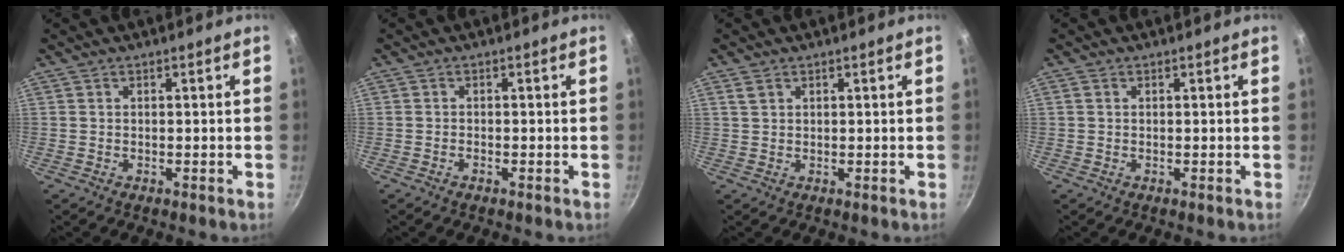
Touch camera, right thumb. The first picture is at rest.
{"total": 0.7, "force": [-0.5, 0.2, 0.4], "torque": [-0.010, 0.003, -0.013]}
{"total": 1.6, "force": [0.9, 1.1, 0.8], "torque": [-0.014, -0.001, 0.017]}
{"total": 0.6, "force": [0.1, 0.5, 0.3], "torque": [-0.005, 0.003, 0.001]}